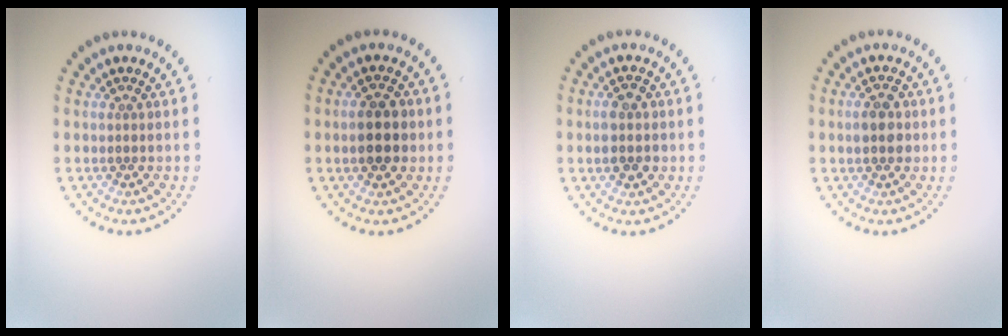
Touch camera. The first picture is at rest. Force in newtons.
{"total": 3.3, "press": 3.3, "slide": 0.2}
{"total": 2.9, "press": 2.8, "slide": 0.2}
{"total": 2.7, "press": 2.7, "slide": 0.1}